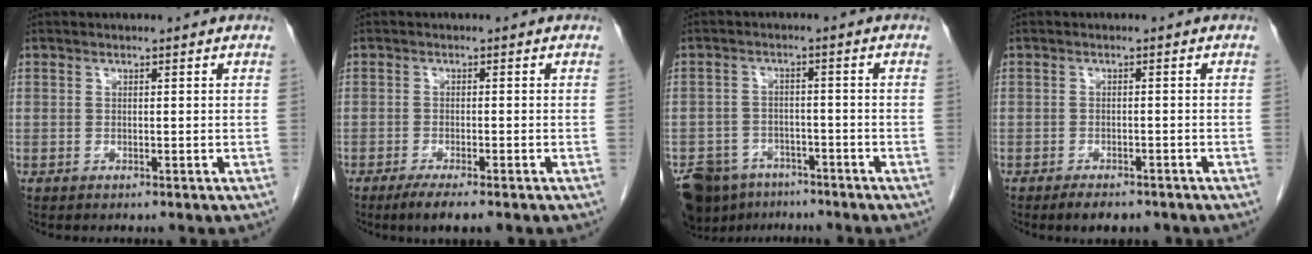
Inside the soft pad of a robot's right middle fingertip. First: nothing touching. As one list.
[{"total": 4.2, "force": [-3.0, 0.5, 3.0], "torque": [-0.046, -0.010, -0.044]}, {"total": 10.7, "force": [-7.9, 6.3, 3.6], "torque": [-0.081, -0.001, -0.119]}, {"total": 3.9, "force": [-3.1, 1.5, 1.9], "torque": [-0.027, -0.003, -0.039]}]